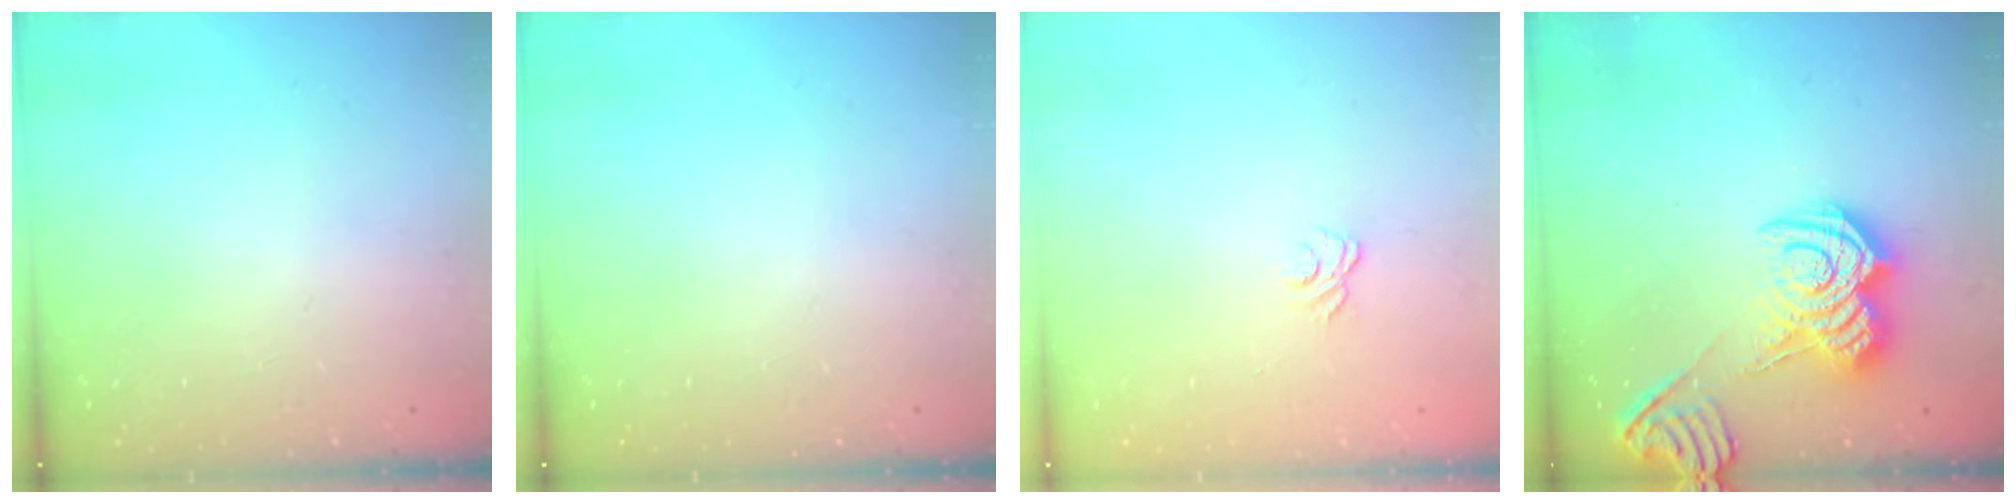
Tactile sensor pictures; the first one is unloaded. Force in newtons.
{"total": 0.0}
{"total": 3.1, "press": 2.8, "slide": 1.3}
{"total": 12.7, "press": 12.6, "slide": 0.7}